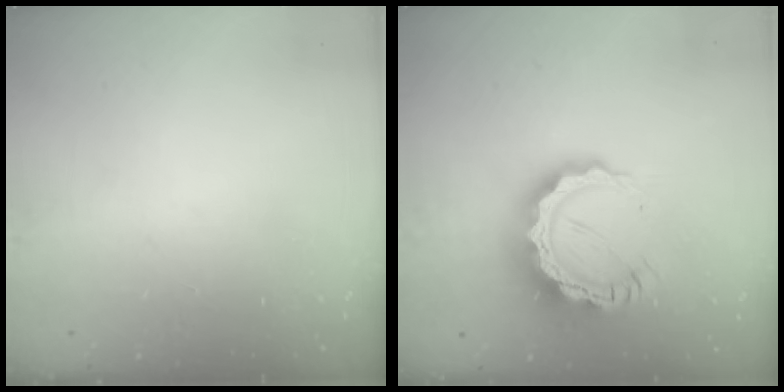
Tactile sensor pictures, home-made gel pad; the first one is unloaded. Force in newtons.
{"total": 13.3, "press": 13.2, "slide": 1.2}